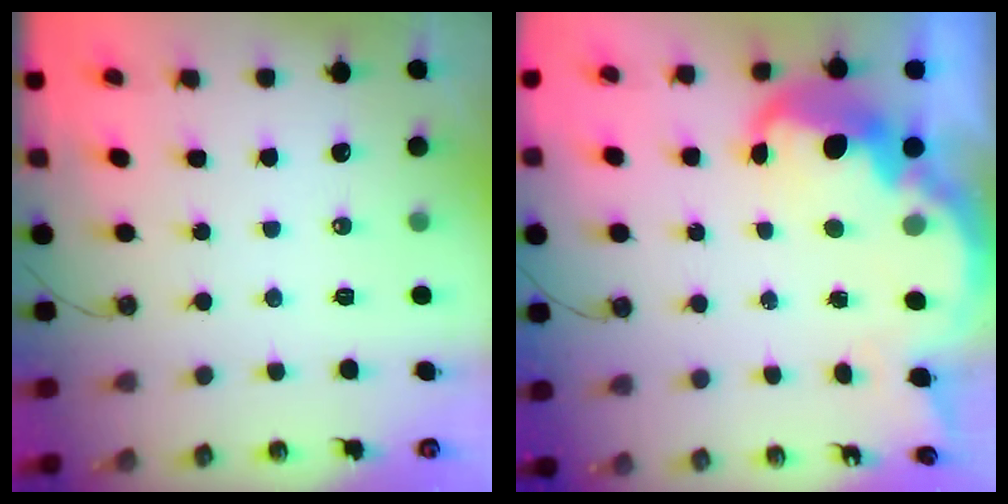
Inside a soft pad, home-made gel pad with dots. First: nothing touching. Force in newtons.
{"total": 8.2, "press": 8.1, "slide": 0.4}